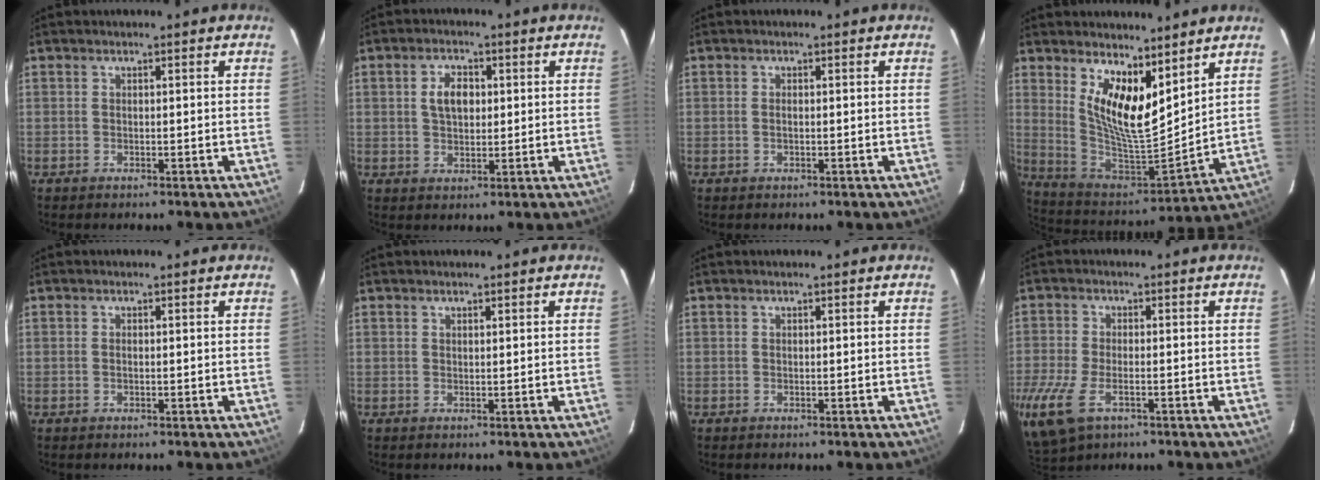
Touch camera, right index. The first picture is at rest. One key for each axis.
{"total": 5.1, "fx": 1.0, "fy": 3.3, "fz": 3.8, "tx": -0.069, "ty": 0.011, "tz": 0.021}
{"total": 0.8, "fx": -0.1, "fy": 0.4, "fz": 0.7, "tx": -0.016, "ty": 0.001, "tz": -0.003}
{"total": 15.0, "fx": 8.5, "fy": 5.1, "fz": 11.3, "tx": -0.208, "ty": -0.015, "tz": 0.163}
{"total": 0.6, "fx": 0.0, "fy": 0.2, "fz": 0.5, "tx": -0.012, "ty": 0.001, "tz": -0.002}
{"total": 0.6, "fx": 0.6, "fy": 0.0, "fz": 0.3, "tx": -0.007, "ty": -0.002, "tz": 0.008}
{"total": 0.0}
{"total": 9.8, "fx": -4.2, "fy": 5.1, "fz": 7.3, "tx": -0.163, "ty": -0.034, "tz": -0.071}